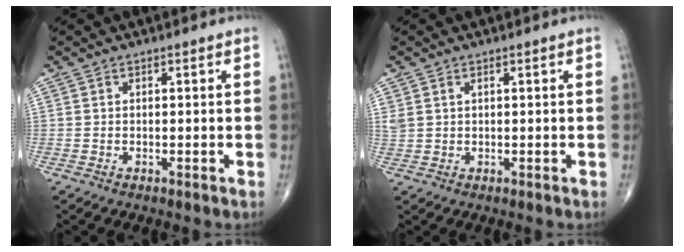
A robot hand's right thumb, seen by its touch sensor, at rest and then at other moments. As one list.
[{"total": 1.9, "force": [1.0, 1.2, 1.1], "torque": [-0.025, 0.007, 0.028]}]